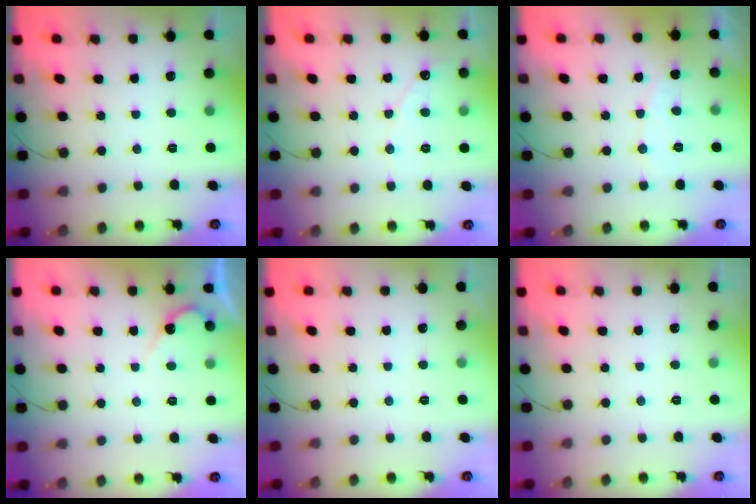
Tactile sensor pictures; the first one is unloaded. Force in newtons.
{"total": 3.7, "press": 3.6, "slide": 0.4}
{"total": 4.2, "press": 4.1, "slide": 0.3}
{"total": 3.9, "press": 3.9, "slide": 0.2}
{"total": 0.0}
{"total": 0.0}